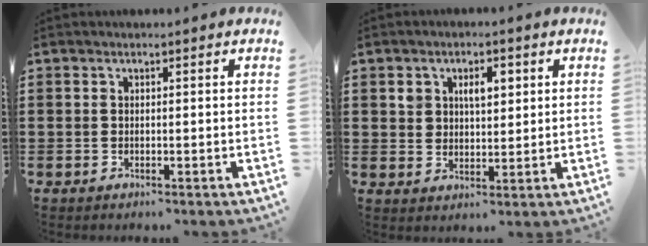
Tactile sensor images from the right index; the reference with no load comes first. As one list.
[{"total": 4.1, "force": [1.6, 2.8, 2.6], "torque": [-0.044, 0.007, 0.023]}]